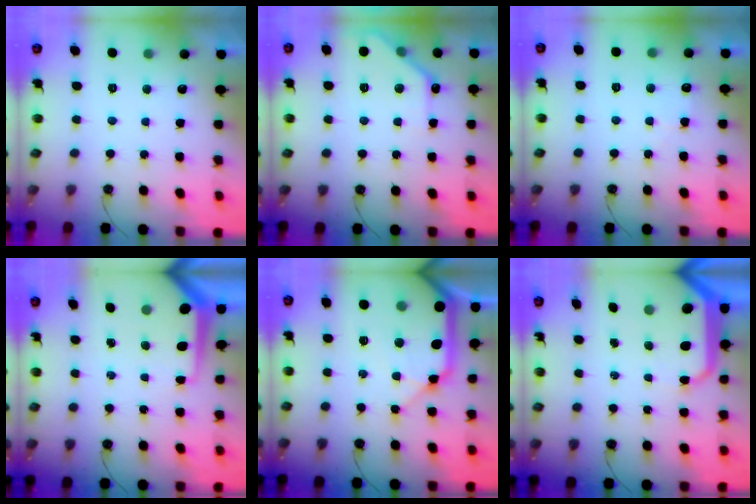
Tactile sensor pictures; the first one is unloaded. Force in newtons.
{"total": 6.5, "press": 6.4, "slide": 0.8}
{"total": 5.0, "press": 4.9, "slide": 0.9}
{"total": 8.3, "press": 8.3, "slide": 0.7}
{"total": 20.2, "press": 20.0, "slide": 3.0}
{"total": 13.8, "press": 13.7, "slide": 1.6}